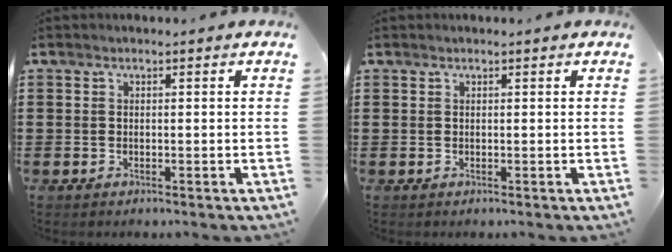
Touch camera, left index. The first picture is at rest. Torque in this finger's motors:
{"motor_torque": [0.13, 0.09, -0.06, -0.04]}